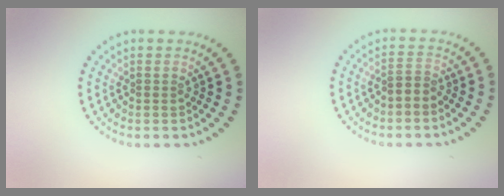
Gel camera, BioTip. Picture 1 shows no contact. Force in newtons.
{"total": 1.3, "press": 1.0, "slide": 0.8}